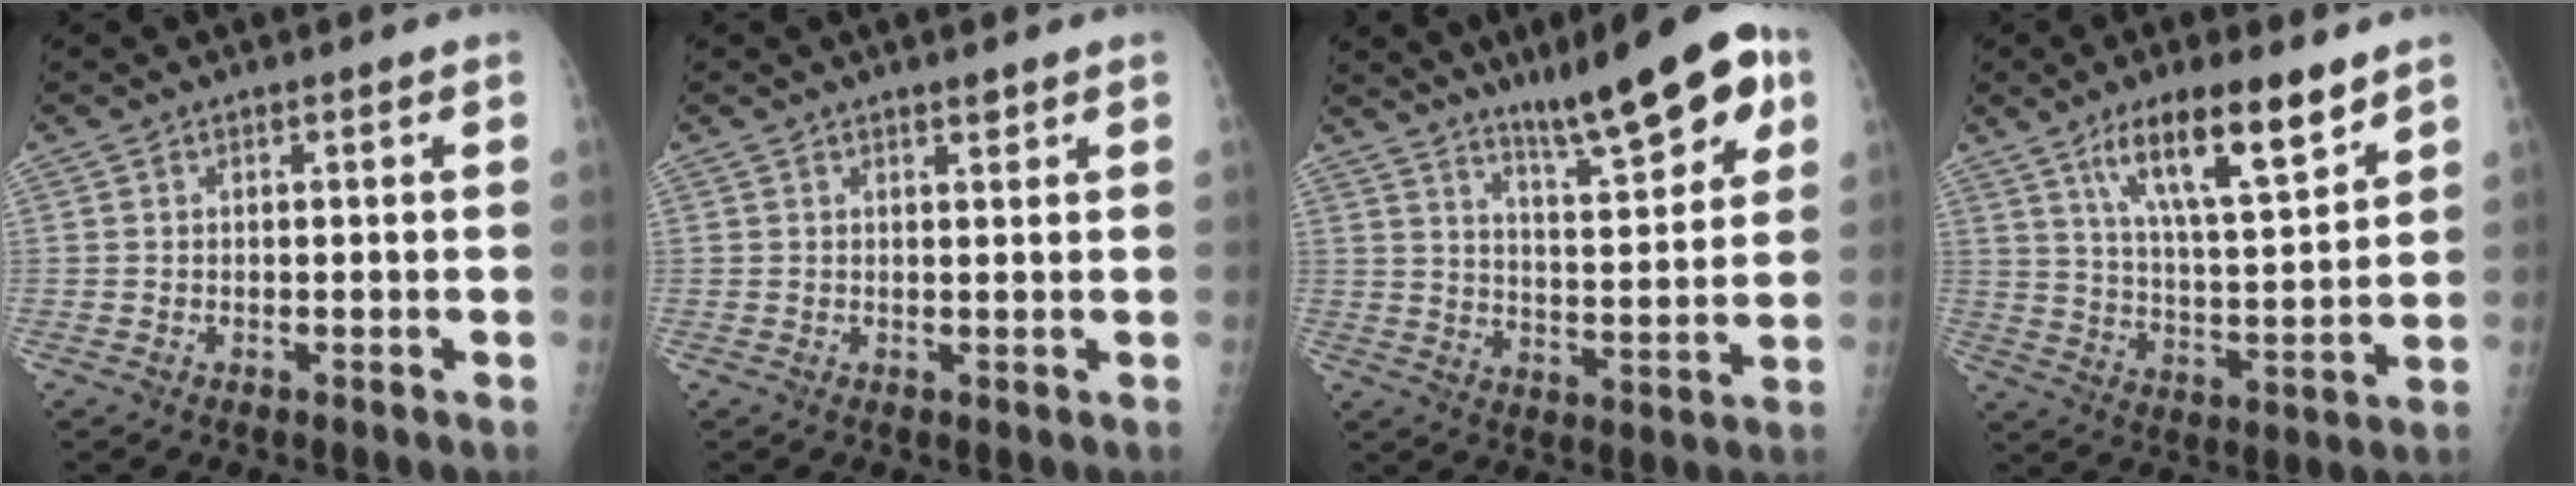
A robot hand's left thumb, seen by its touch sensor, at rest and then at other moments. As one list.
[{"total": 1.3, "force": [0.9, 0.3, 0.8], "torque": [-0.009, -0.005, 0.015]}, {"total": 16.0, "force": [9.6, 3.5, 12.4], "torque": [-0.154, -0.038, 0.150]}, {"total": 14.9, "force": [9.3, 3.7, 11.0], "torque": [-0.167, -0.047, 0.165]}]